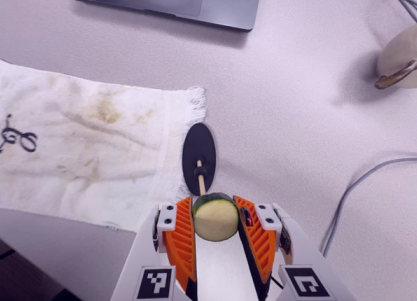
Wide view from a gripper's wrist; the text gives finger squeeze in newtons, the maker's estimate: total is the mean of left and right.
{"total": 10.6, "left": 10.5, "right": 10.7}